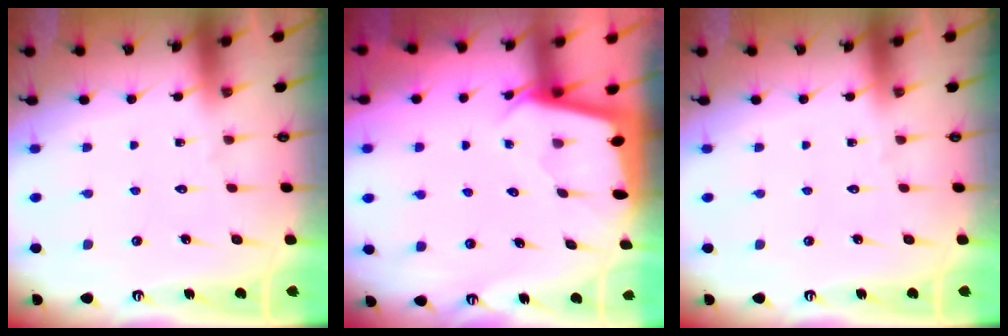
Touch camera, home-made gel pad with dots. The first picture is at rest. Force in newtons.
{"total": 2.1, "press": 2.1, "slide": 0.2}
{"total": 0.0}